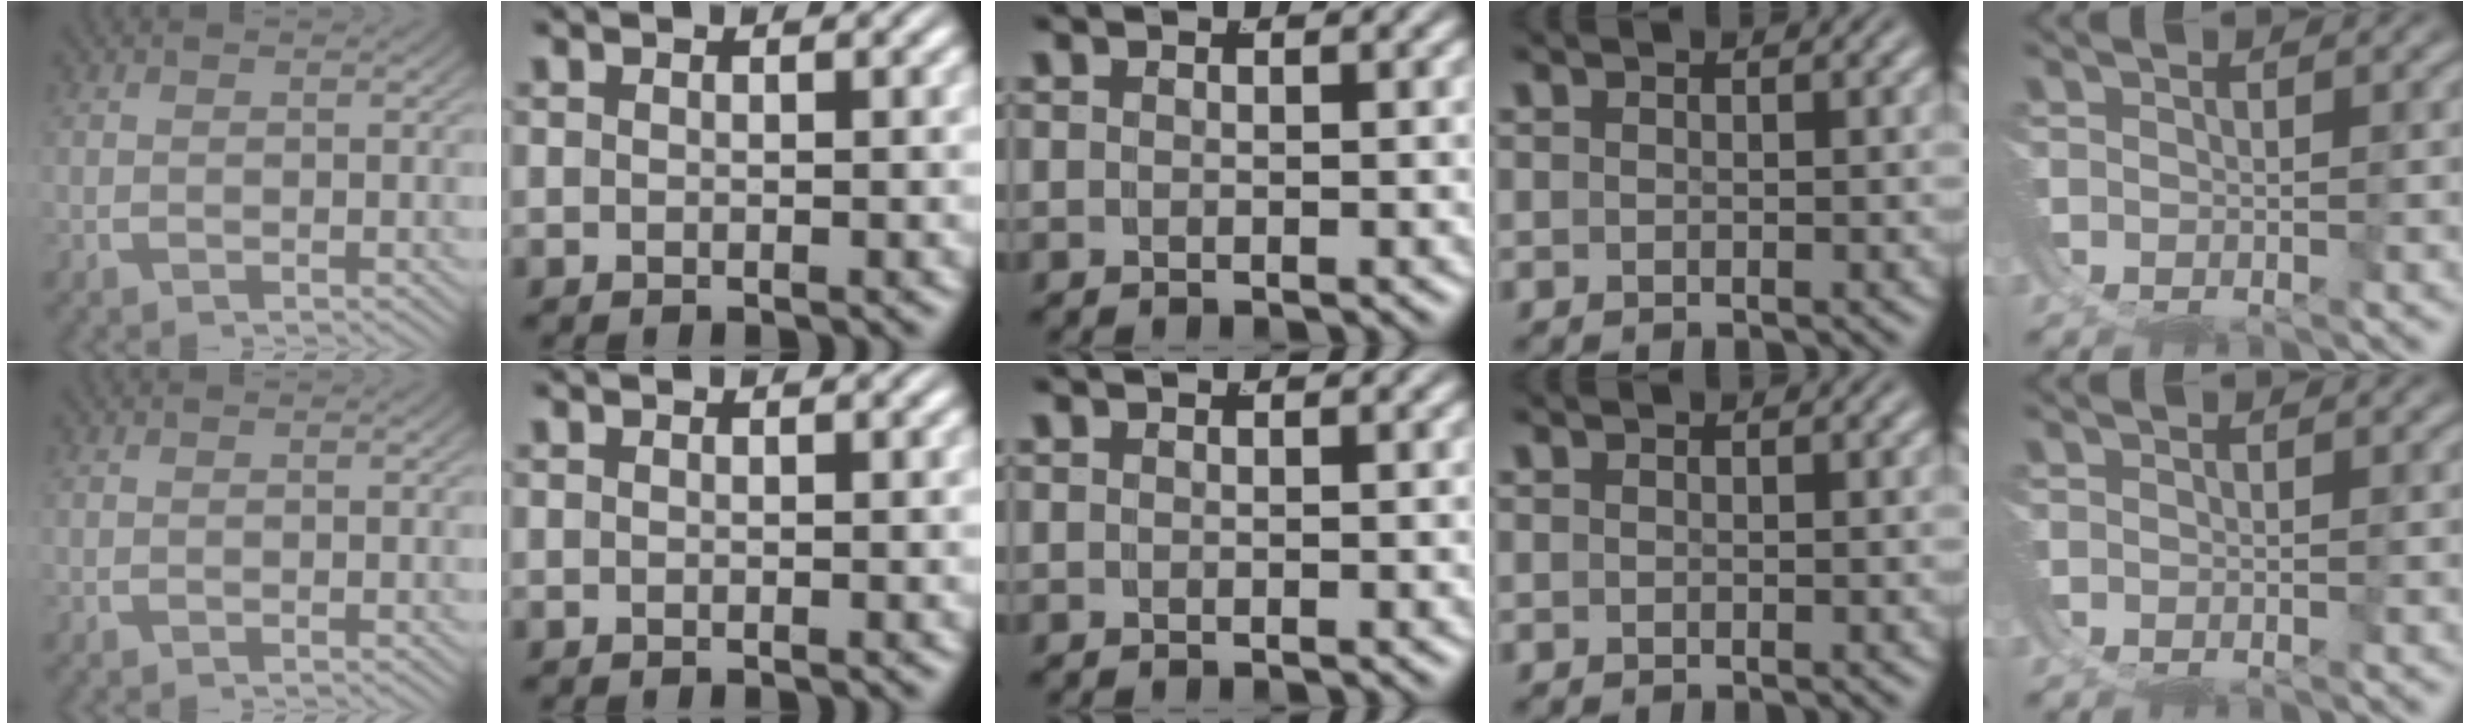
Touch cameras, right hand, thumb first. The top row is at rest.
{}